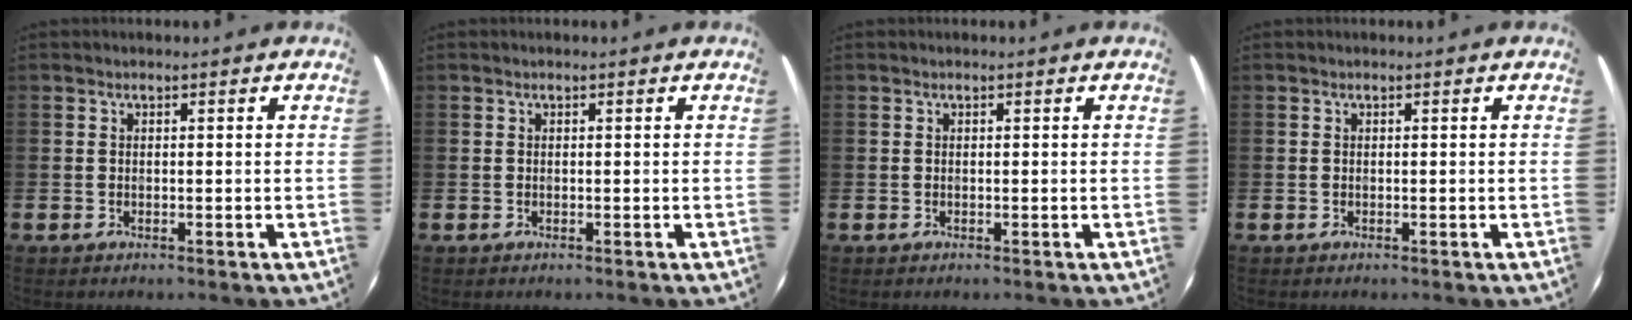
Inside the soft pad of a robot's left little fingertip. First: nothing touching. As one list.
[{"total": 0.0}, {"total": 0.0}, {"total": 0.0}]